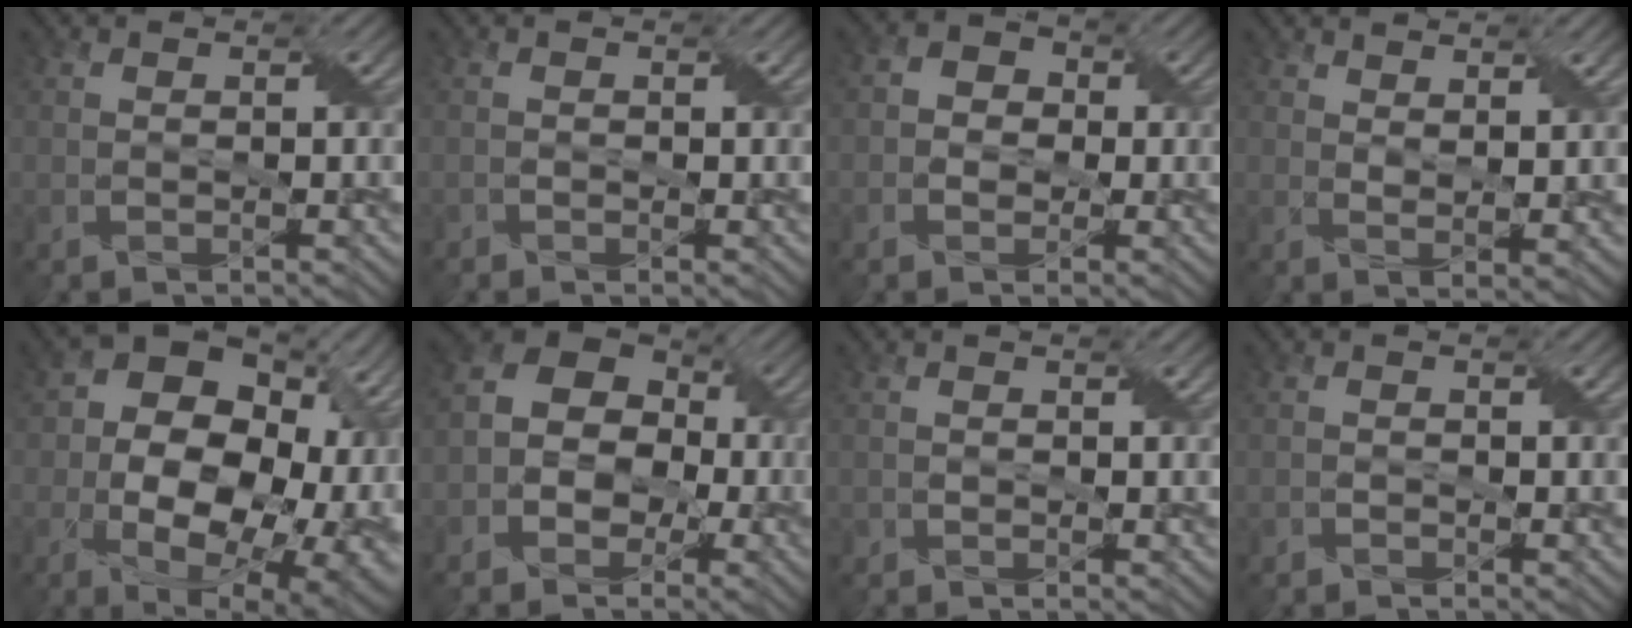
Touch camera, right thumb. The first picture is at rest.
{"total": 0.8, "force": [-0.3, 0.6, 0.3], "torque": [-0.005, -0.003, -0.006]}
{"total": 3.2, "force": [-0.3, 2.9, 1.2], "torque": [-0.023, 0.005, -0.015]}
{"total": 3.2, "force": [2.4, 0.9, 2.0], "torque": [-0.043, -0.003, 0.048]}
{"total": 20.1, "force": [-0.1, 13.7, 14.7], "torque": [-0.216, -0.034, 0.038]}
{"total": 9.7, "force": [-1.6, 7.7, 5.7], "torque": [-0.082, 0.003, -0.049]}
{"total": 1.1, "force": [0.3, 0.9, 0.4], "torque": [-0.013, -0.002, 0.007]}
{"total": 0.8, "force": [-0.4, 0.7, 0.3], "torque": [-0.005, -0.003, -0.006]}